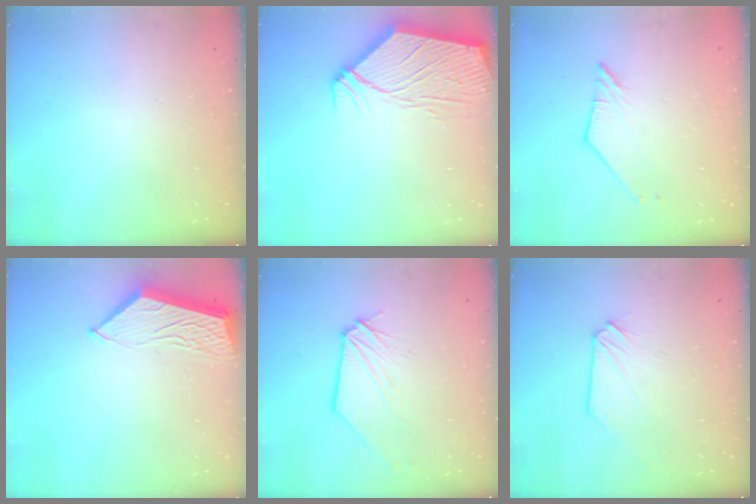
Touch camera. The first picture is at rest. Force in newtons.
{"total": 12.7, "press": 12.7, "slide": 1.4}
{"total": 2.5, "press": 2.4, "slide": 0.4}
{"total": 5.9, "press": 5.9, "slide": 0.6}
{"total": 1.0, "press": 1.0, "slide": 0.1}
{"total": 0.0}